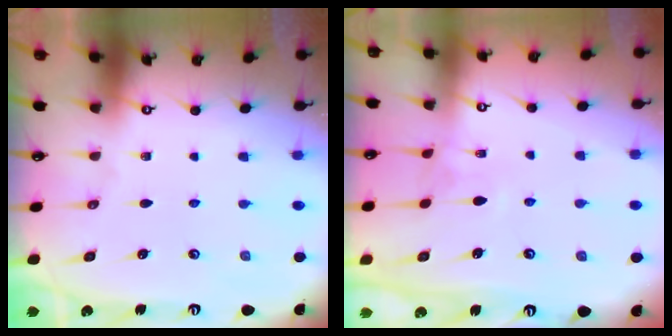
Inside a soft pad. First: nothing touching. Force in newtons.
{"total": 2.0, "press": 1.9, "slide": 0.5}